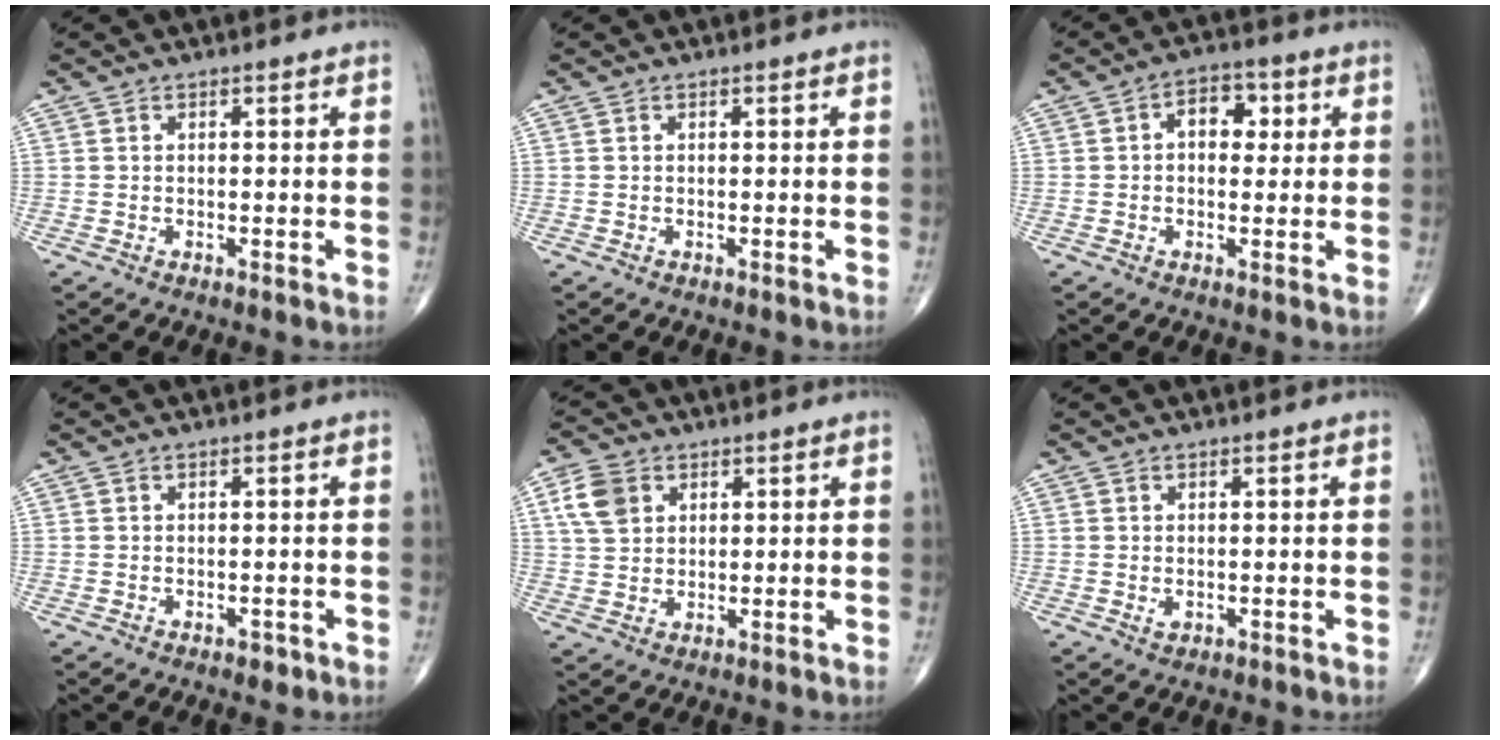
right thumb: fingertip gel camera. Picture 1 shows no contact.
{"total": 0.0}
{"total": 6.1, "force": [1.2, 4.1, 4.4], "torque": [-0.033, 0.011, 0.010]}
{"total": 1.3, "force": [-0.6, 0.8, 0.7], "torque": [-0.004, 0.000, -0.007]}
{"total": 6.7, "force": [2.6, 5.0, 3.7], "torque": [-0.058, -0.002, 0.050]}
{"total": 1.0, "force": [0.0, 0.7, 0.6], "torque": [-0.008, -0.001, 0.002]}